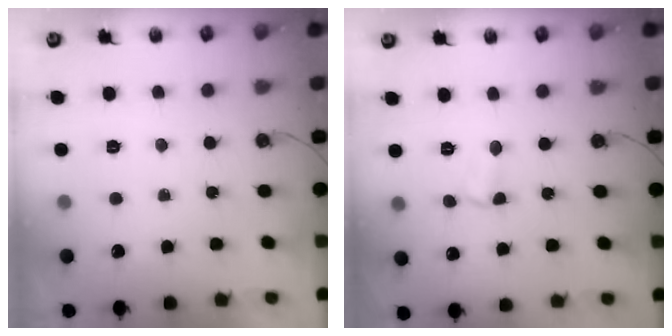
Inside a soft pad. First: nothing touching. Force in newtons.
{"total": 2.5, "press": 2.4, "slide": 0.4}